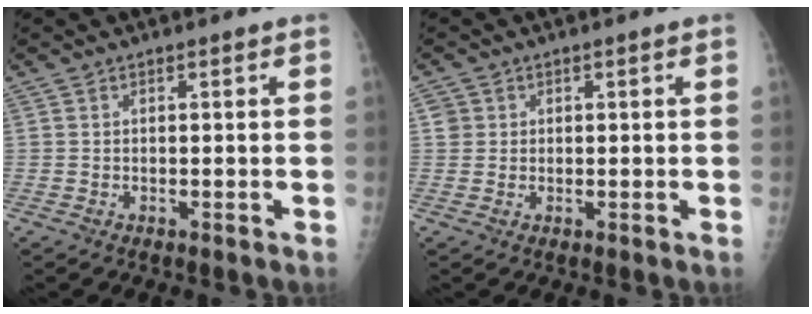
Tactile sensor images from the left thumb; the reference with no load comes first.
{"total": 2.0, "force": [0.5, 1.9, 0.2], "torque": [0.011, 0.001, 0.005]}